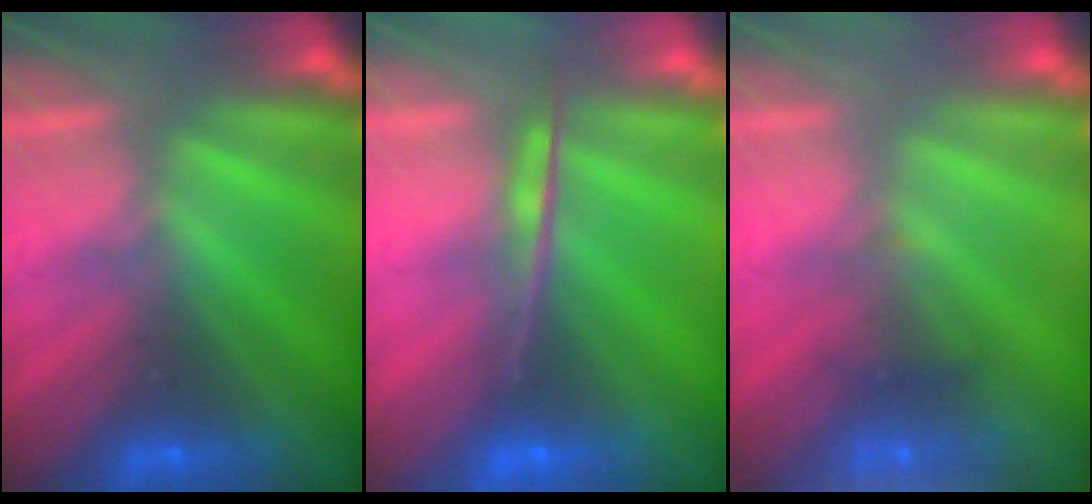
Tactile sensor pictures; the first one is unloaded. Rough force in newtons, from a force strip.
{"total": 4.7}
{"total": 7.6}